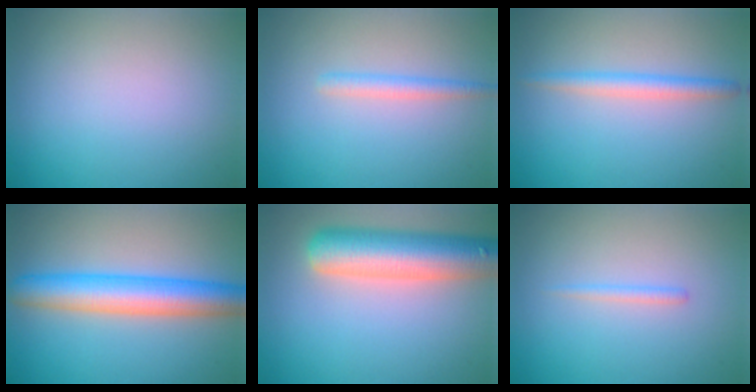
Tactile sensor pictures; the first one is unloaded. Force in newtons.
{"total": 1.6, "press": 1.6, "slide": 0.1}
{"total": 2.2, "press": 2.2, "slide": 0.1}
{"total": 6.6, "press": 6.6, "slide": 0.1}
{"total": 8.5, "press": 8.5, "slide": 0.4}
{"total": 0.8, "press": 0.8, "slide": 0.1}